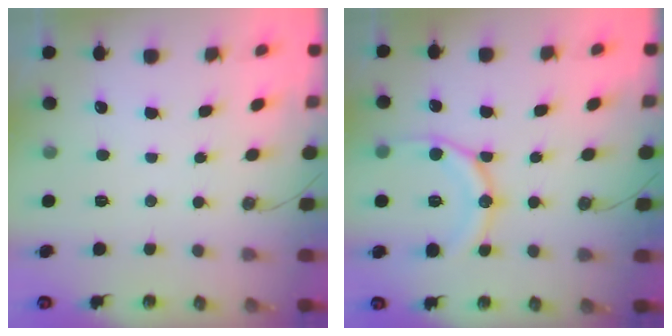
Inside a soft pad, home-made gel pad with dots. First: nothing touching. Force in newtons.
{"total": 14.6, "press": 14.5, "slide": 1.6}